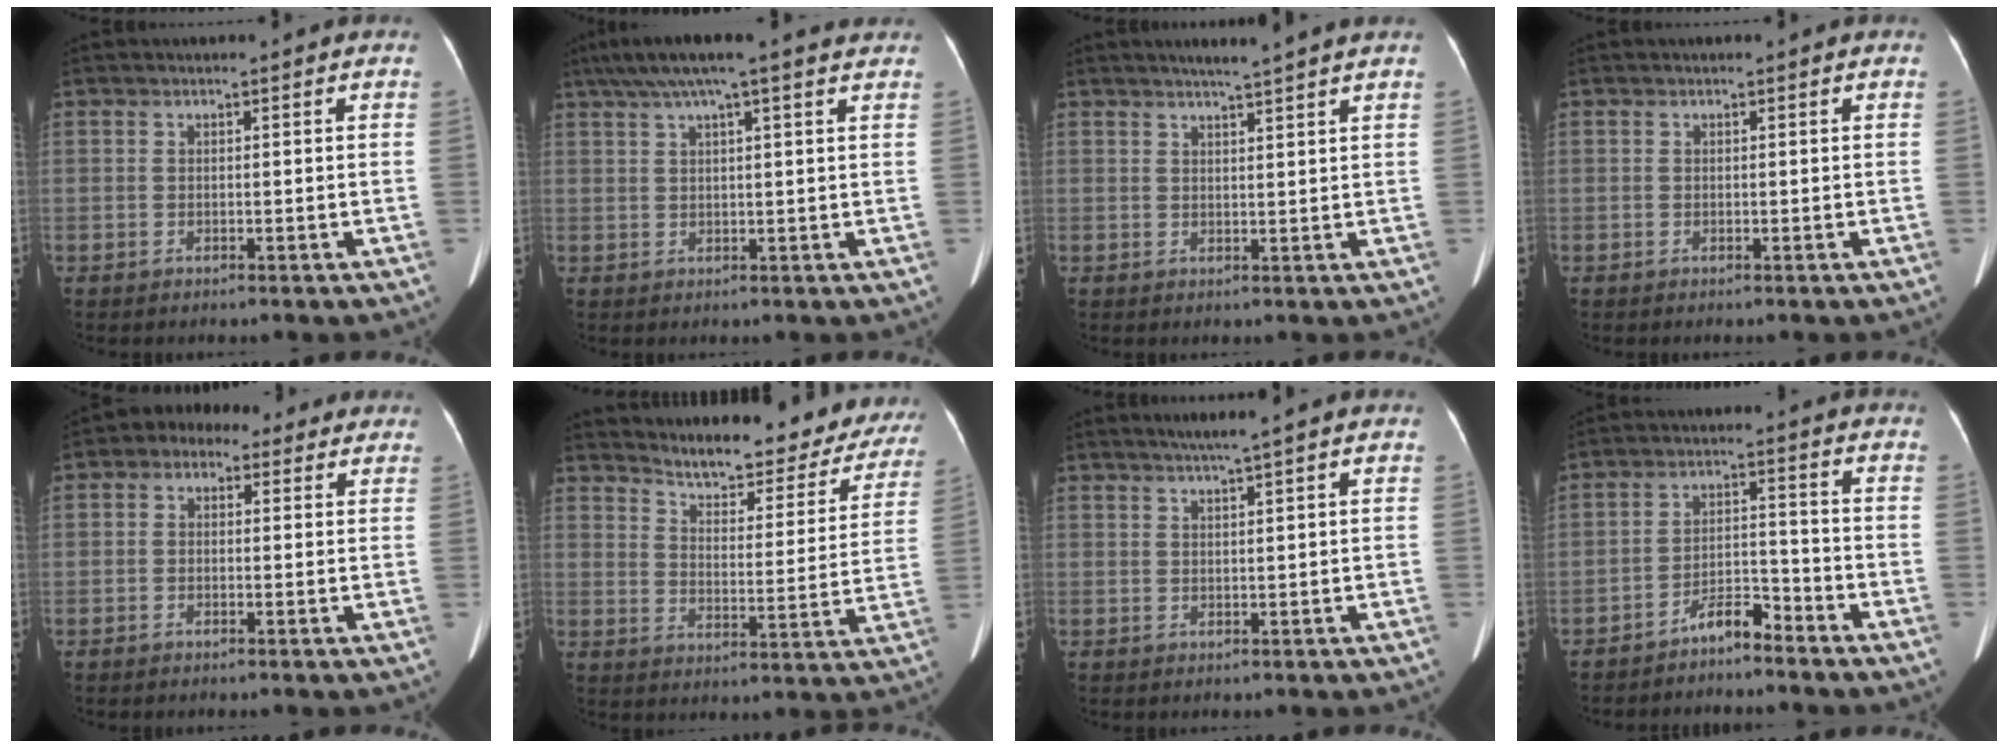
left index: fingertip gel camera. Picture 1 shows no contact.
{"total": 12.4, "force": [9.8, 0.8, 7.5], "torque": [-0.132, 0.054, 0.131]}
{"total": 4.5, "force": [3.8, -0.9, 2.3], "torque": [-0.034, 0.005, 0.049]}
{"total": 0.0}
{"total": 5.2, "force": [2.5, 3.7, 2.6], "torque": [-0.036, 0.040, 0.031]}
{"total": 19.1, "force": [17.7, 4.7, 5.4], "torque": [-0.056, -0.035, 0.215]}
{"total": 3.0, "force": [2.2, -0.9, 1.8], "torque": [-0.033, 0.002, 0.038]}
{"total": 4.6, "force": [-4.1, 0.8, 2.0], "torque": [-0.034, 0.003, -0.075]}